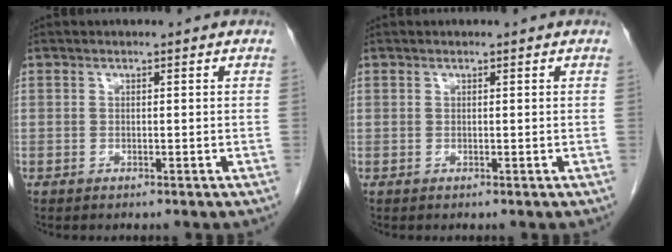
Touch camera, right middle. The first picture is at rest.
{"total": 0.0}